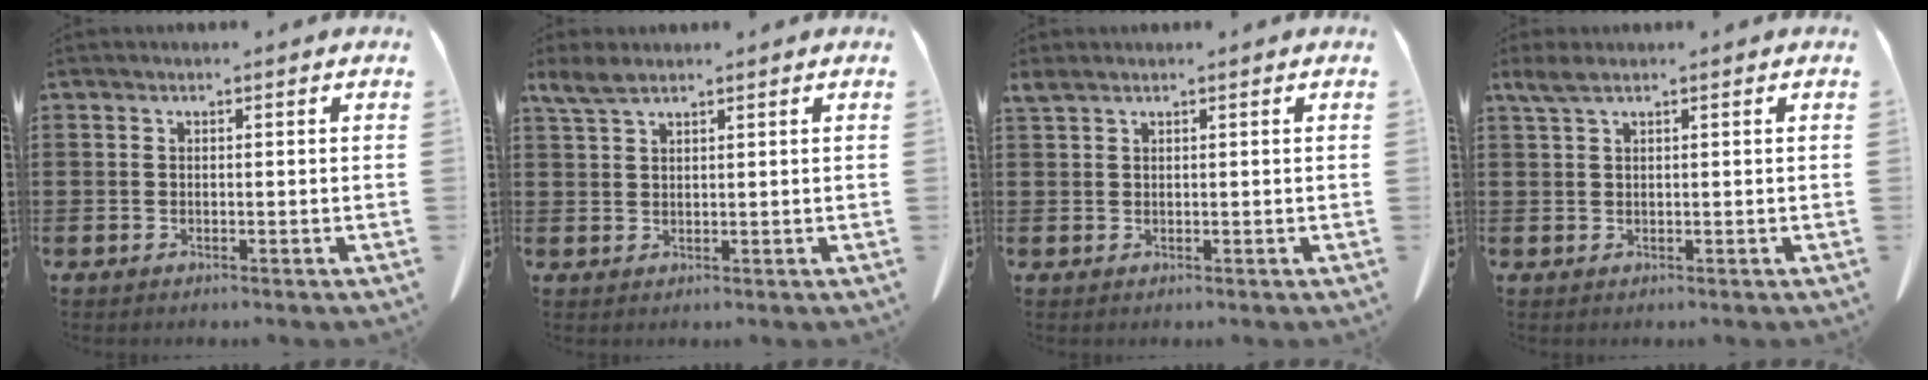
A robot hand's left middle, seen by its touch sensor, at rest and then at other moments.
{"total": 3.2, "force": [2.2, 1.0, 2.1], "torque": [-0.055, 0.001, 0.039]}
{"total": 1.2, "force": [1.0, 0.3, 0.7], "torque": [-0.017, 0.002, 0.019]}
{"total": 2.1, "force": [1.3, 0.4, 1.6], "torque": [-0.035, 0.002, 0.024]}